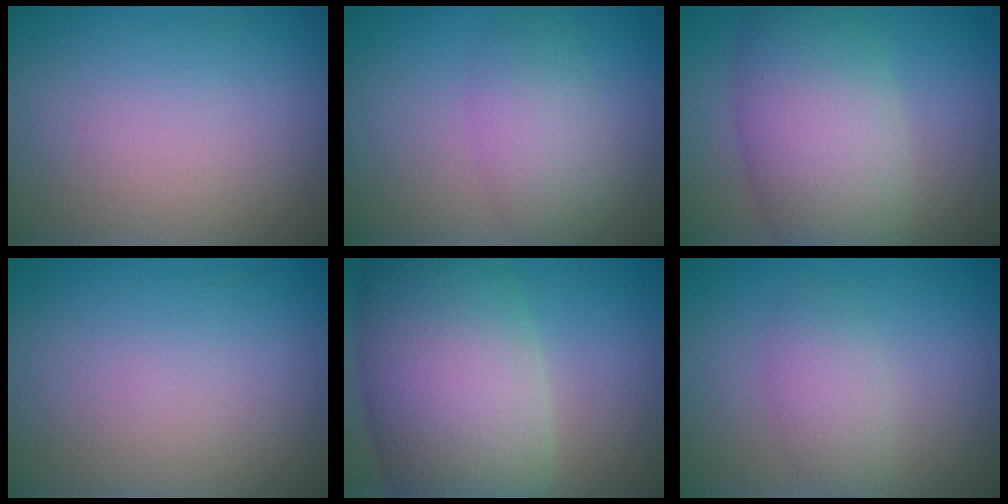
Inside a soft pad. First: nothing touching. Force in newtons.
{"total": 3.5, "press": 3.5, "slide": 0.2}
{"total": 7.9, "press": 7.9, "slide": 0.4}
{"total": 0.0}
{"total": 12.4, "press": 12.4, "slide": 0.5}
{"total": 2.3, "press": 2.3, "slide": 0.1}